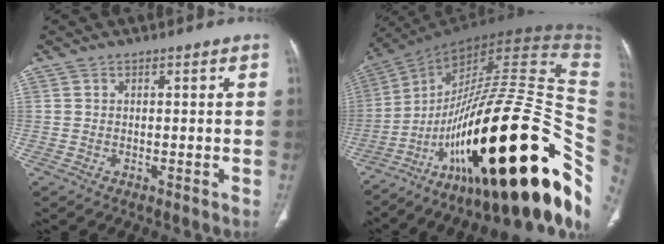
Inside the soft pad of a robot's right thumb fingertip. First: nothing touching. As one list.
[{"total": 44.0, "force": [-11.9, 12.9, 40.3], "torque": [-0.527, 0.074, -0.187]}]